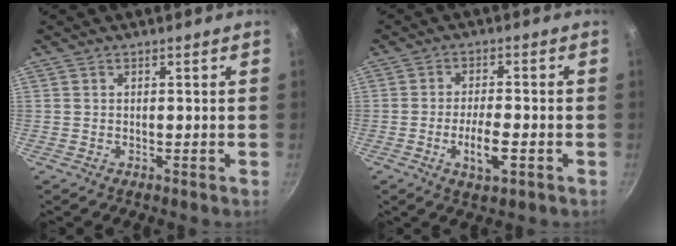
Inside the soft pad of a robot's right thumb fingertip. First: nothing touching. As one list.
[{"total": 6.3, "force": [-2.2, 2.1, 5.5], "torque": [-0.092, 0.010, -0.037]}]